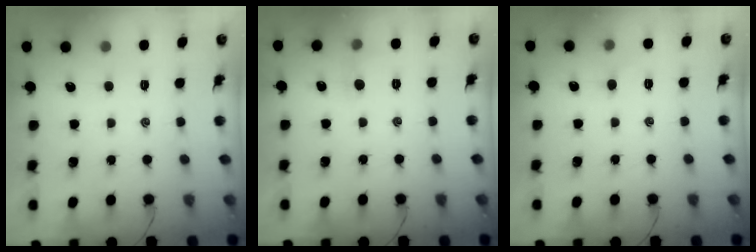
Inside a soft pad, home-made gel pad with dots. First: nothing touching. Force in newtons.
{"total": 4.3, "press": 4.0, "slide": 1.4}
{"total": 2.5, "press": 2.4, "slide": 0.7}